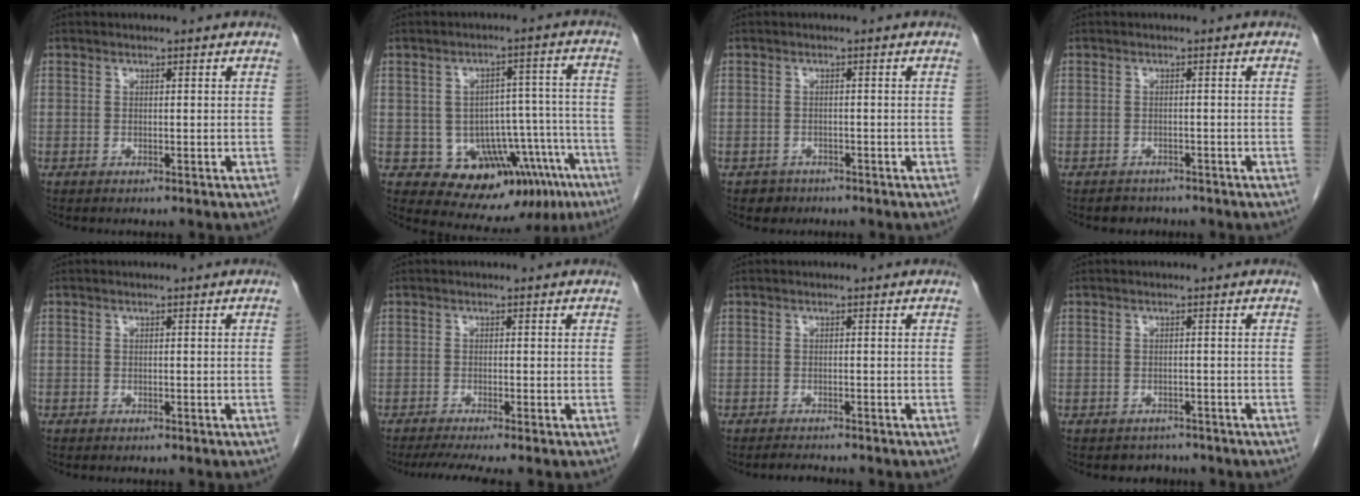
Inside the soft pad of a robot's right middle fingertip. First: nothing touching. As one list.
[{"total": 14.2, "force": [-8.2, 8.1, 8.4], "torque": [-0.069, 0.051, -0.104]}, {"total": 1.8, "force": [-1.2, 1.3, -0.1], "torque": [-0.006, 0.006, -0.017]}, {"total": 2.1, "force": [-1.7, 1.2, -0.1], "torque": [-0.009, 0.003, -0.027]}, {"total": 0.0}, {"total": 4.2, "force": [-3.3, -0.2, 2.7], "torque": [-0.042, -0.012, -0.056]}, {"total": 1.3, "force": [-1.3, 0.0, 0.2], "torque": [-0.008, -0.008, -0.019]}, {"total": 2.5, "force": [-2.0, 1.4, -0.2], "torque": [-0.004, 0.003, -0.031]}]